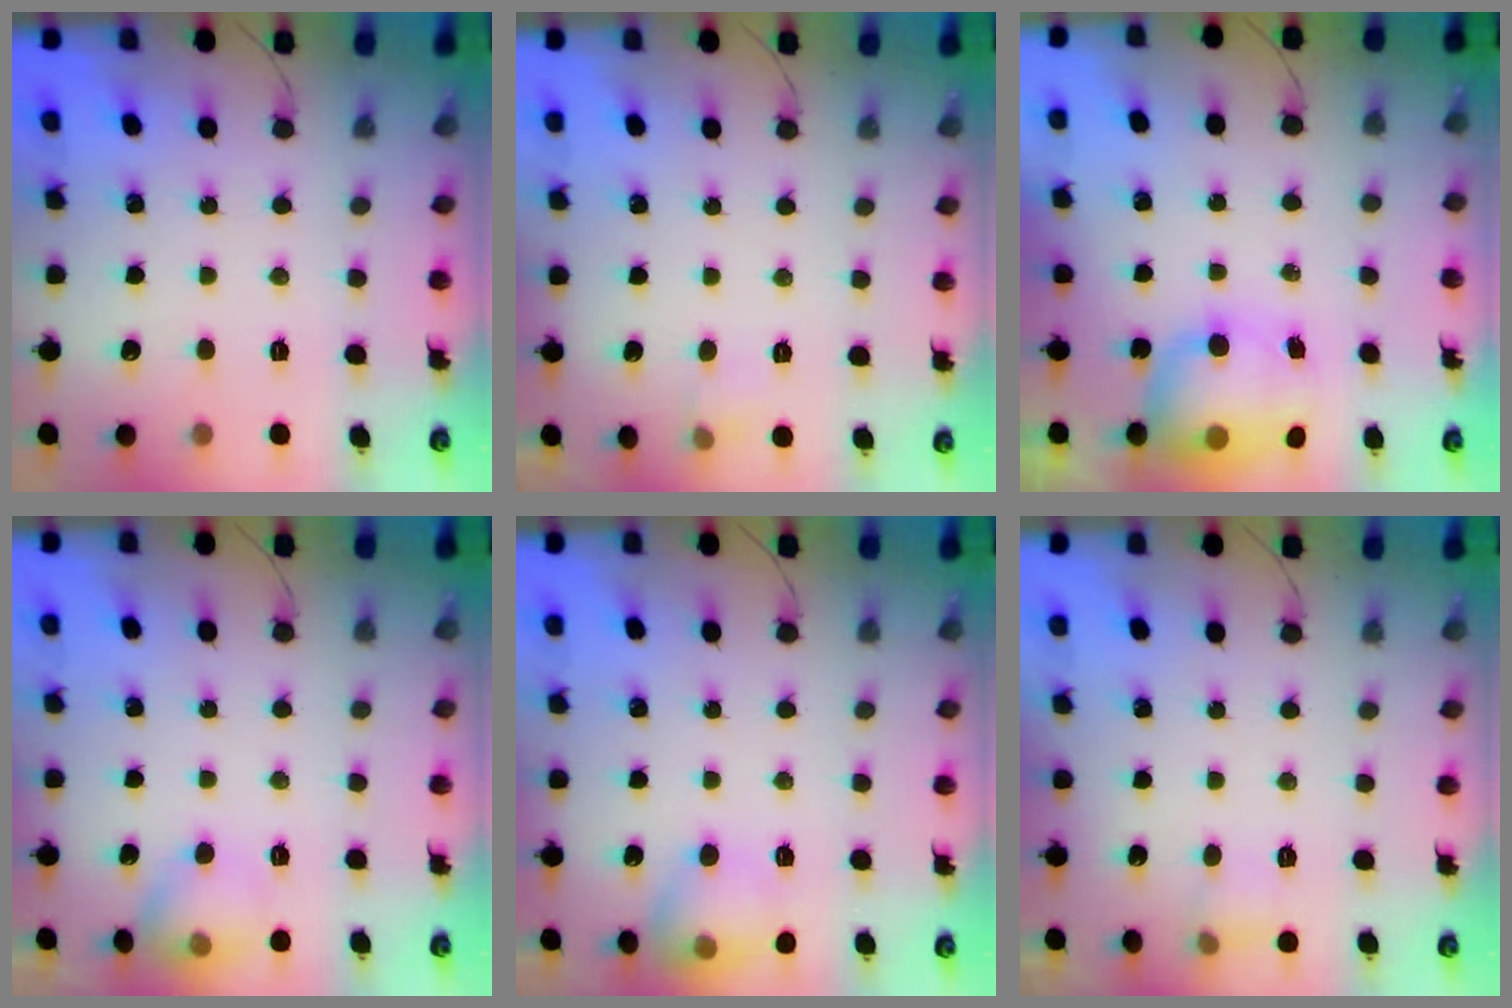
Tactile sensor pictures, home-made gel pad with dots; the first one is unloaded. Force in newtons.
{"total": 3.7, "press": 3.5, "slide": 1.2}
{"total": 10.7, "press": 8.7, "slide": 6.3}
{"total": 8.4, "press": 8.2, "slide": 1.8}
{"total": 11.6, "press": 11.5, "slide": 1.6}
{"total": 7.2, "press": 4.4, "slide": 5.7}